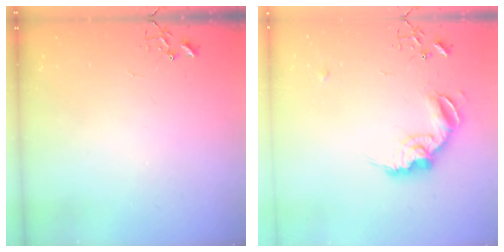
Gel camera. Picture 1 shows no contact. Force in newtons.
{"total": 13.8, "press": 13.8, "slide": 0.7}